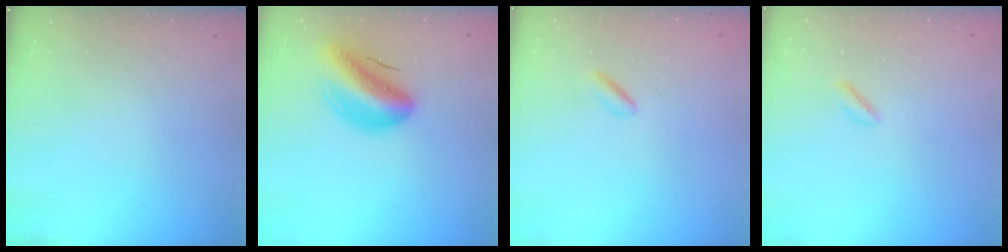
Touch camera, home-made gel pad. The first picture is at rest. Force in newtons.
{"total": 14.5, "press": 13.8, "slide": 4.5}
{"total": 1.0, "press": 0.7, "slide": 0.7}
{"total": 1.9, "press": 1.7, "slide": 1.0}